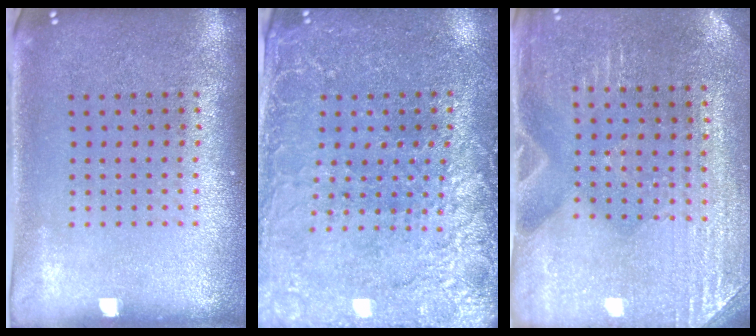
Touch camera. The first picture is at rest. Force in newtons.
{"total": 2.9, "press": 2.8, "slide": 0.7}
{"total": 2.9, "press": 2.9, "slide": 0.4}